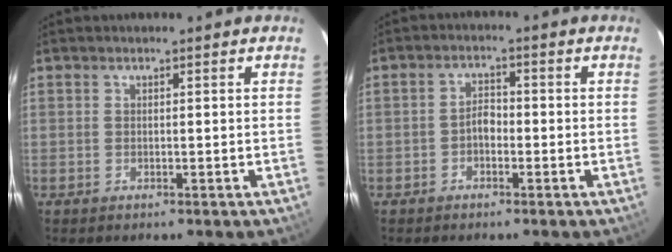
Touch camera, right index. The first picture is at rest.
{"total": 2.3, "force": [-1.2, 1.4, 1.5], "torque": [-0.028, 0.009, -0.022]}